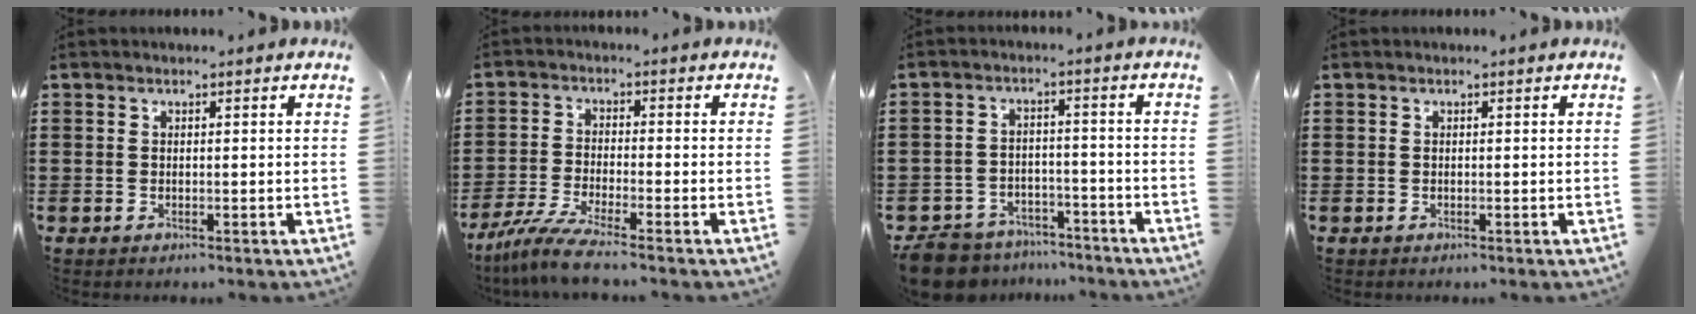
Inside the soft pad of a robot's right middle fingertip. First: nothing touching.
{"total": 5.8, "force": [-4.9, -0.1, 3.2], "torque": [-0.080, -0.022, -0.096]}
{"total": 7.1, "force": [-6.8, 1.7, 0.9], "torque": [-0.033, 0.014, -0.138]}
{"total": 0.0}